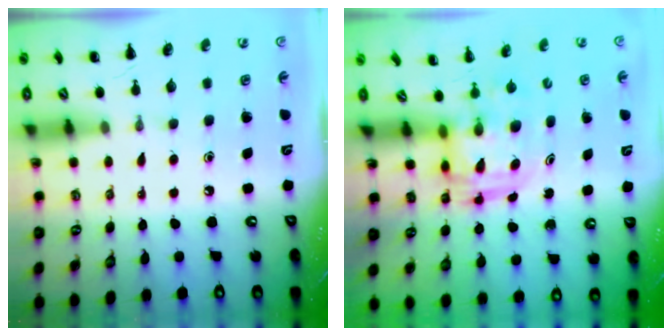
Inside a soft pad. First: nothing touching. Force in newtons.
{"total": 3.3, "press": 3.2, "slide": 0.7}